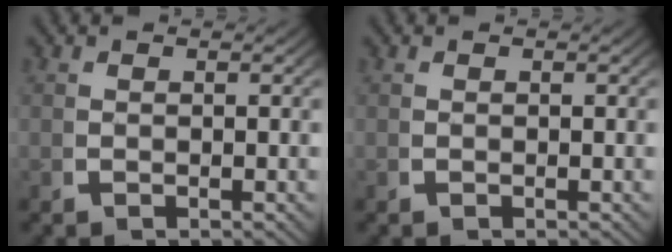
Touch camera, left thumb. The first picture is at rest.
{"total": 0.0}